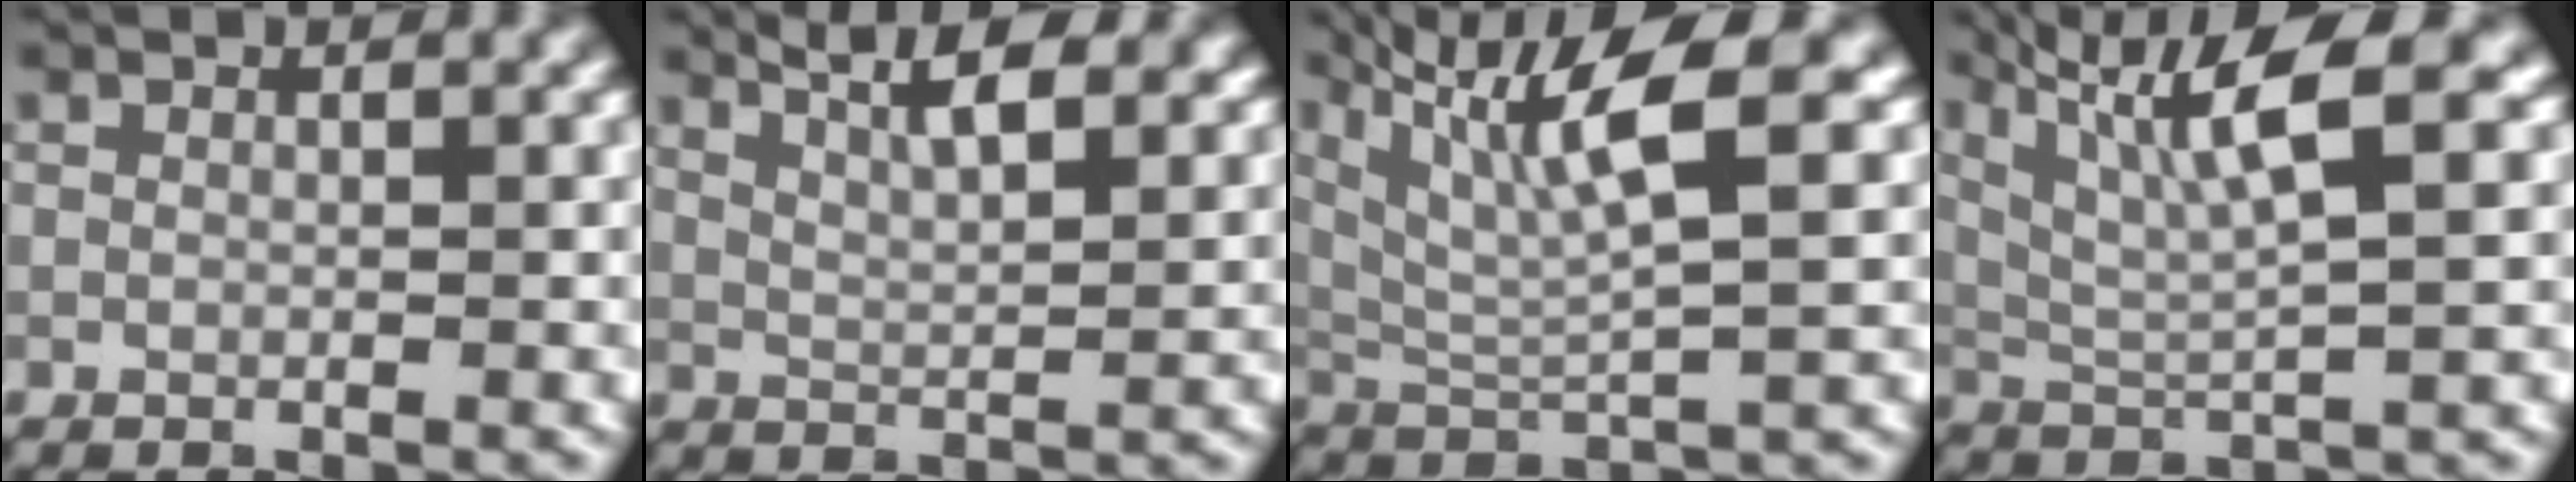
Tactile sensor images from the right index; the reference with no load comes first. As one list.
[{"total": 9.3, "force": [6.6, 3.4, 5.7], "torque": [-0.061, 0.033, 0.066]}, {"total": 9.4, "force": [5.0, 2.3, 7.6], "torque": [-0.144, 0.012, 0.093]}, {"total": 8.3, "force": [4.3, 2.1, 6.8], "torque": [-0.130, 0.012, 0.086]}]